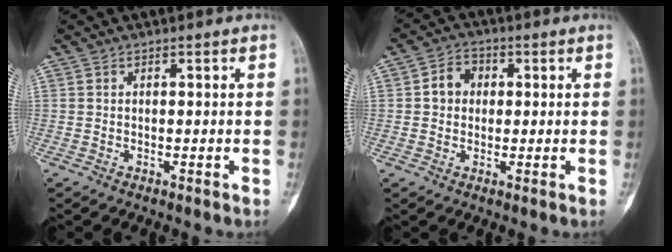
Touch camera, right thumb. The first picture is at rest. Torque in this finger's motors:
{"motor_torque": [0.02, 0.01, 0.22, -0.22, 0.04]}